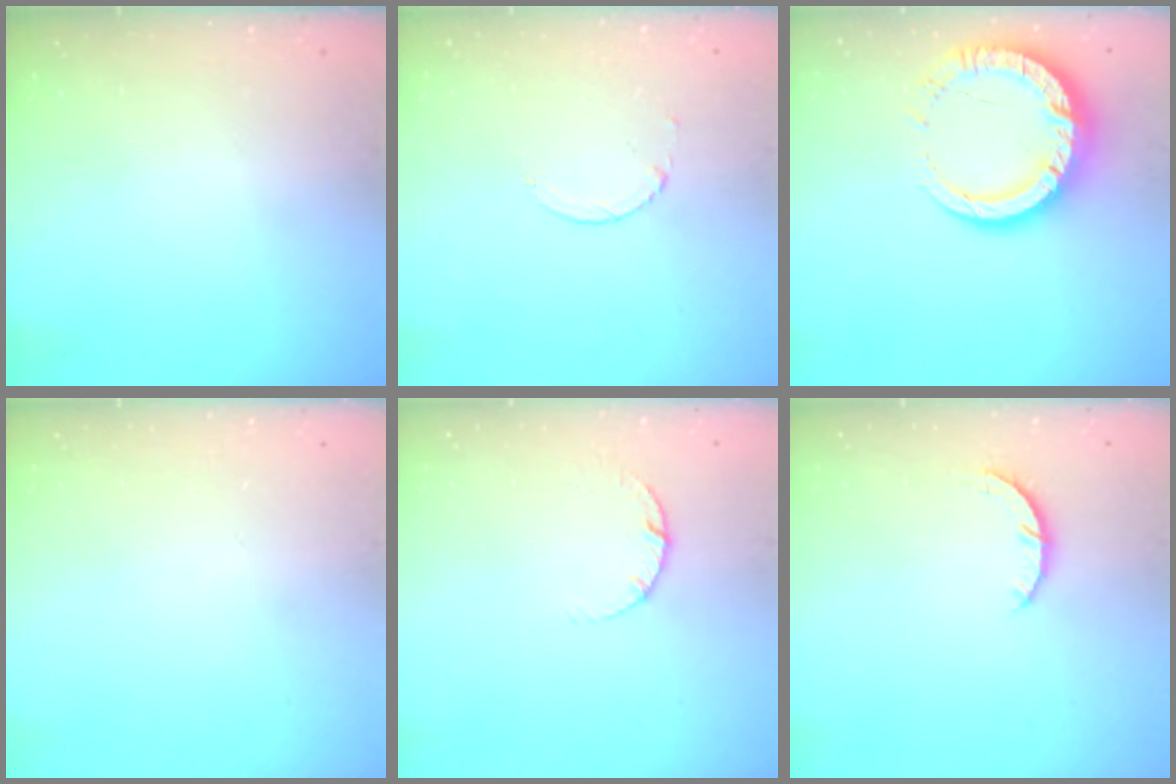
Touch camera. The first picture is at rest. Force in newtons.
{"total": 2.3, "press": 2.3, "slide": 0.3}
{"total": 14.4, "press": 14.3, "slide": 1.4}
{"total": 0.0}
{"total": 3.6, "press": 3.5, "slide": 0.5}
{"total": 3.0, "press": 3.0, "slide": 0.4}